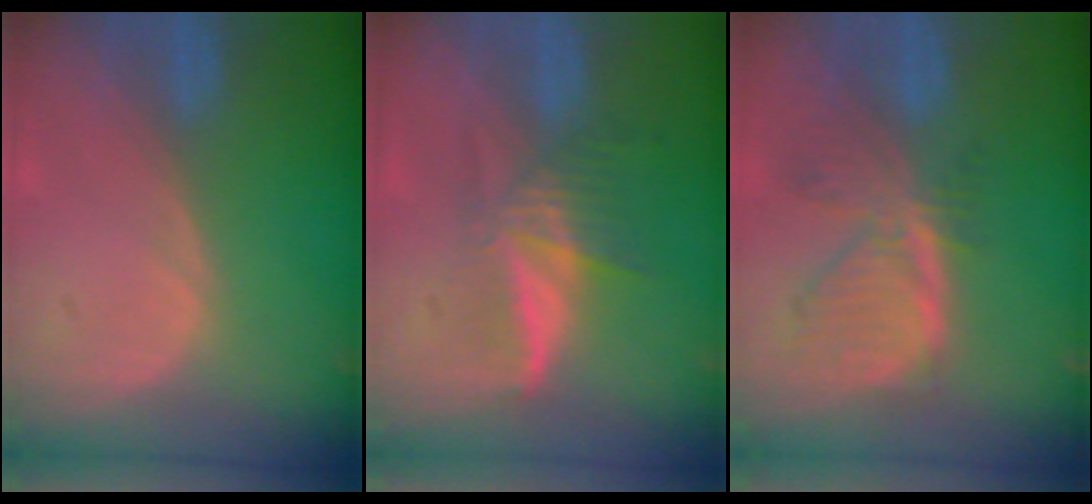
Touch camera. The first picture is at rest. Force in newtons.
{"total": 6.0, "press": 5.5, "slide": 2.4}
{"total": 8.1, "press": 7.0, "slide": 4.1}